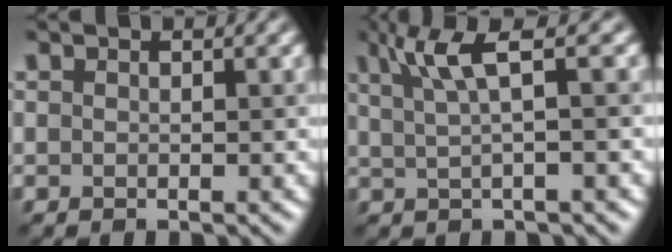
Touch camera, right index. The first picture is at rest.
{"total": 4.1, "force": [1.7, 0.7, 3.6], "torque": [-0.062, 0.008, 0.032]}